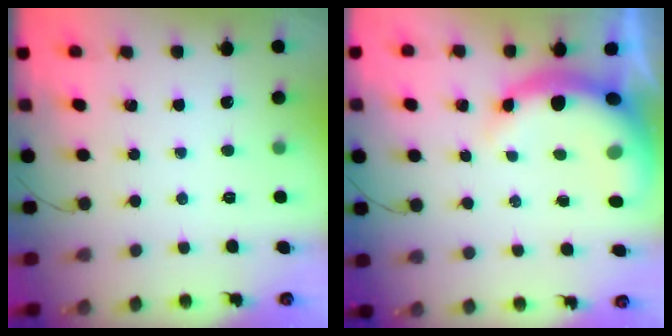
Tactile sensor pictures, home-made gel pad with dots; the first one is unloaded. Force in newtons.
{"total": 10.9, "press": 10.6, "slide": 2.5}